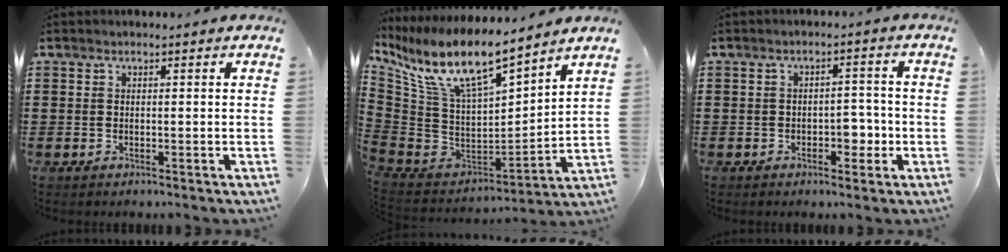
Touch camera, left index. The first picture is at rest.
{"total": 12.3, "force": [8.7, 2.9, 8.2], "torque": [-0.189, -0.061, 0.152]}
{"total": 3.9, "force": [-1.4, 2.2, 2.9], "torque": [-0.047, 0.001, -0.030]}